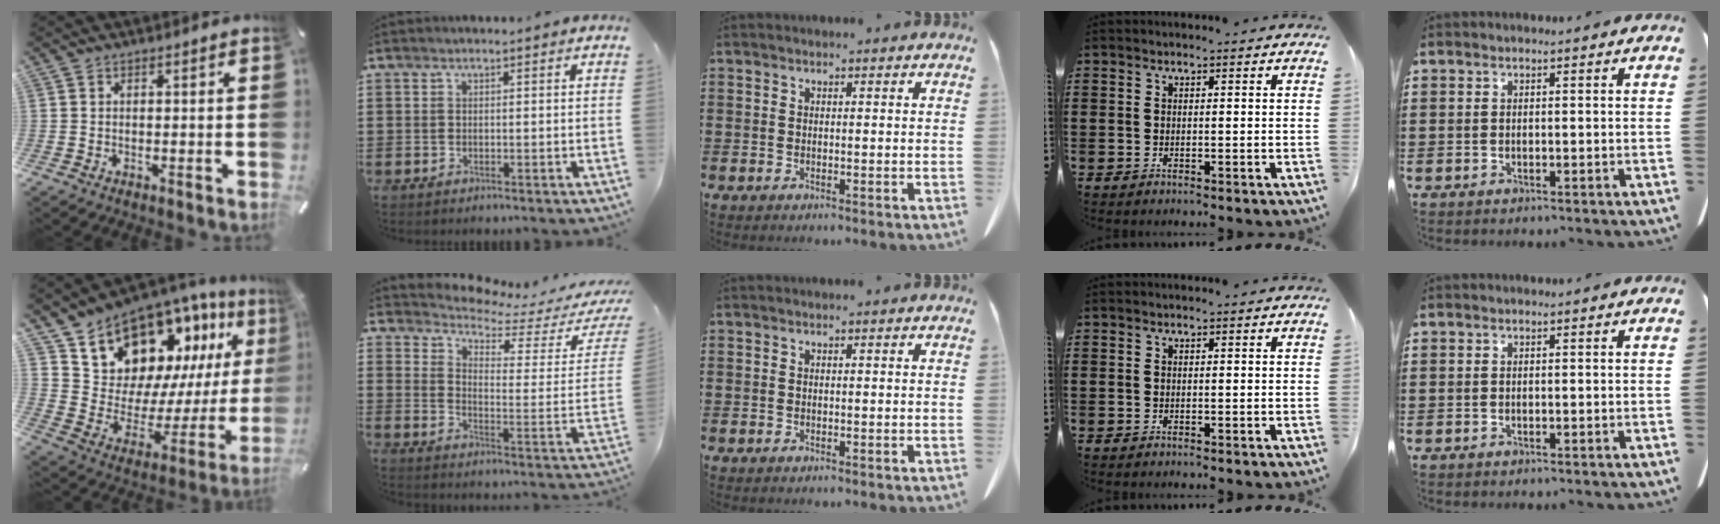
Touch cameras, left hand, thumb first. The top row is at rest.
{"thumb": {"total": 14.5, "force": [11.3, 8.7, 2.5], "torque": [-0.045, -0.114, 0.210]}, "index": {"total": 4.5, "force": [4.3, 0.6, 1.1], "torque": [-0.044, -0.046, 0.067]}}